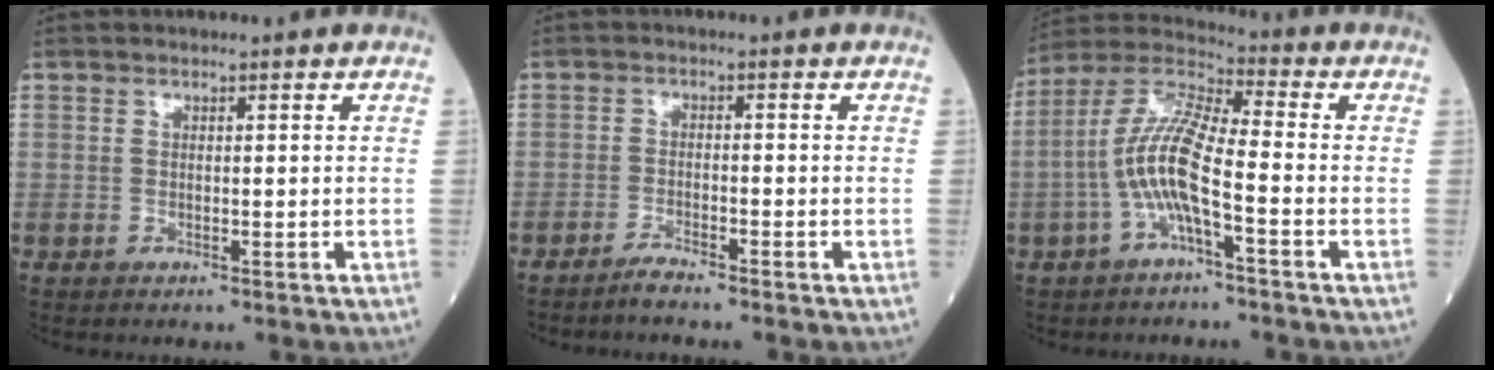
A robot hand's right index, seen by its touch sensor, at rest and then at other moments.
{"total": 2.2, "force": [-2.1, -0.2, 0.7], "torque": [-0.016, -0.006, -0.043]}
{"total": 10.3, "force": [-2.8, 1.3, 9.8], "torque": [-0.209, 0.017, -0.063]}